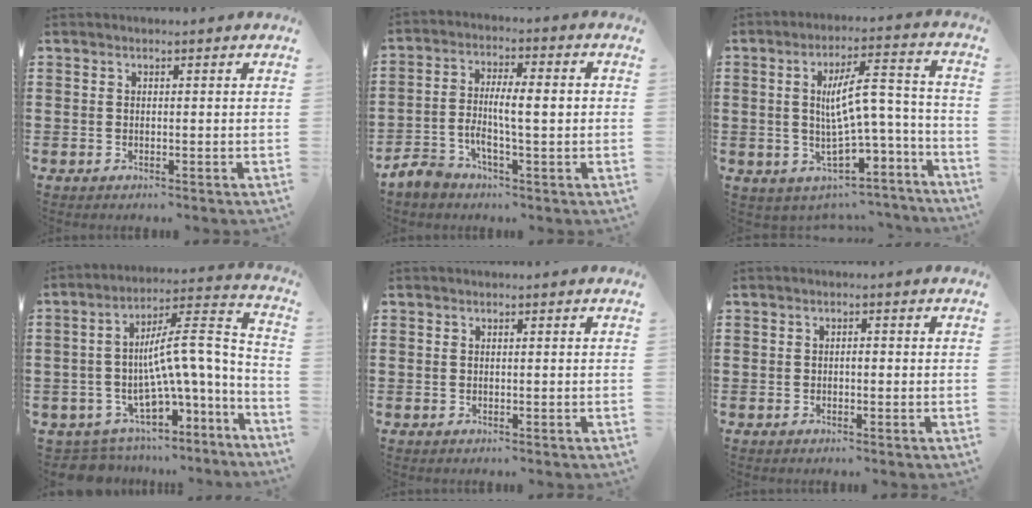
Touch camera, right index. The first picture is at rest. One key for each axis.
{"total": 7.1, "fx": -1.4, "fy": 2.6, "fz": 6.5, "tx": -0.127, "ty": 0.001, "tz": -0.029}
{"total": 9.1, "fx": -1.2, "fy": 4.3, "fz": 7.9, "tx": -0.122, "ty": 0.000, "tz": -0.025}
{"total": 10.5, "fx": -2.2, "fy": 5.2, "fz": 8.8, "tx": -0.146, "ty": -0.019, "tz": -0.039}
{"total": 0.0}
{"total": 0.9, "fx": -0.2, "fy": 0.3, "fz": 0.8, "tx": -0.017, "ty": -0.004, "tz": -0.003}